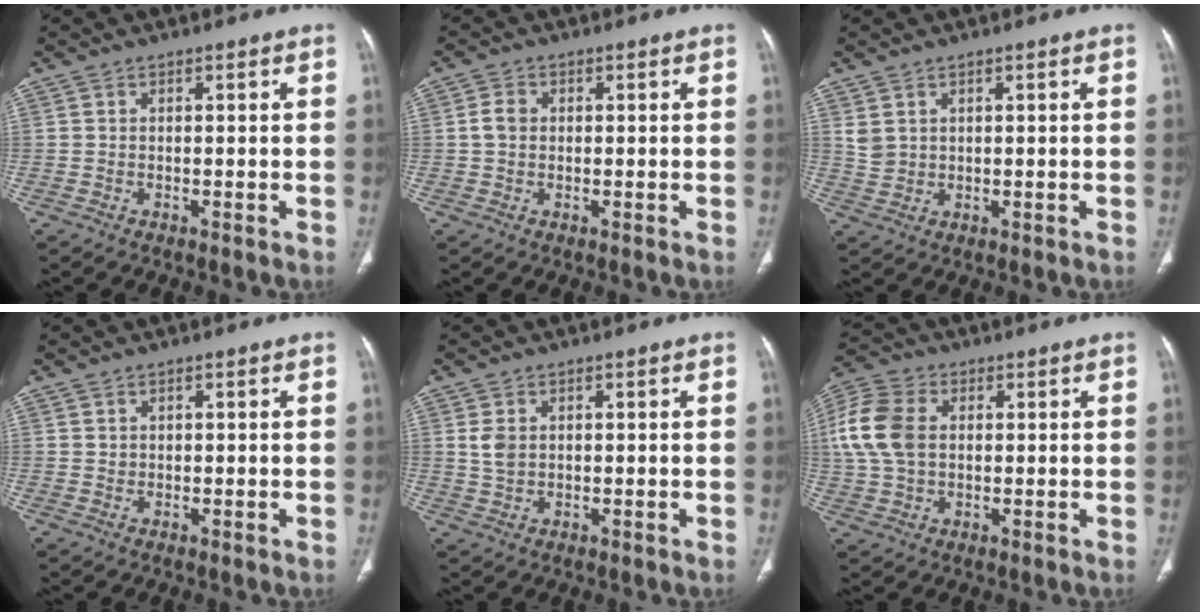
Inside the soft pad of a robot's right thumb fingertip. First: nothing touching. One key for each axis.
{"total": 2.9, "fx": 0.3, "fy": 2.3, "fz": 1.7, "tx": -0.031, "ty": 0.007, "tz": 0.004}
{"total": 2.8, "fx": 1.5, "fy": 2.0, "fz": 1.3, "tx": -0.021, "ty": -0.005, "tz": 0.040}
{"total": 0.6, "fx": 0.3, "fy": 0.5, "fz": 0.0, "tx": 0.010, "ty": 0.001, "tz": 0.004}
{"total": 3.0, "fx": 0.7, "fy": 2.2, "fz": 1.9, "tx": -0.034, "ty": 0.000, "tz": 0.017}
{"total": 11.4, "fx": 1.7, "fy": 7.9, "fz": 8.1, "tx": -0.176, "ty": 0.015, "tz": 0.030}